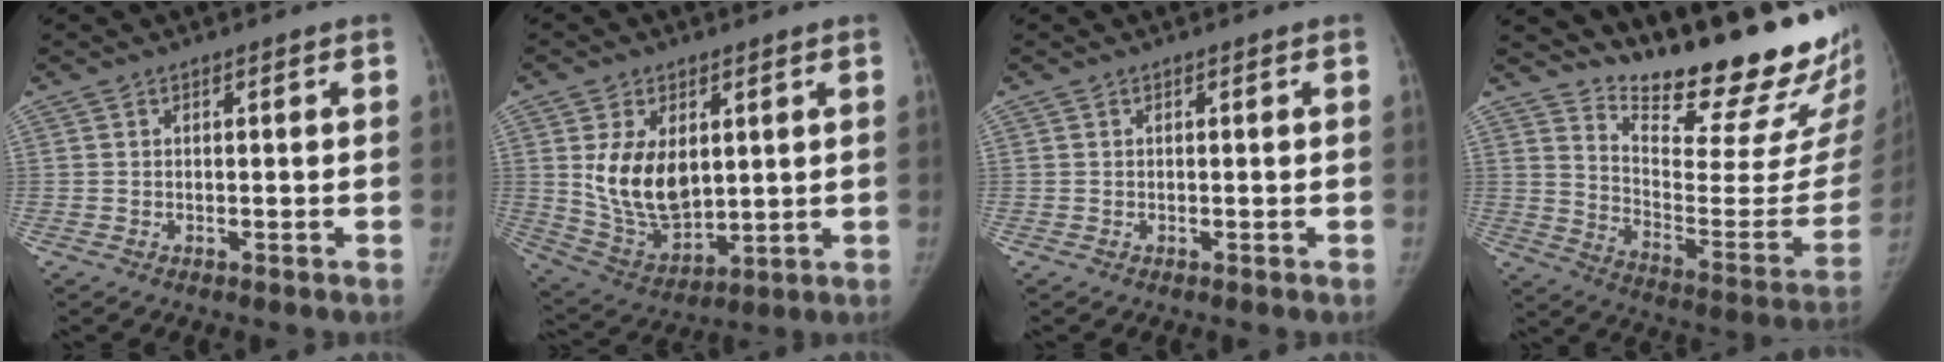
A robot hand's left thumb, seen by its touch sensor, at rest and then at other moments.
{"total": 13.5, "force": [2.7, 8.4, 10.2], "torque": [-0.151, -0.024, 0.067]}
{"total": 0.0}
{"total": 26.2, "force": [22.4, 5.4, 12.4], "torque": [-0.150, -0.188, 0.313]}